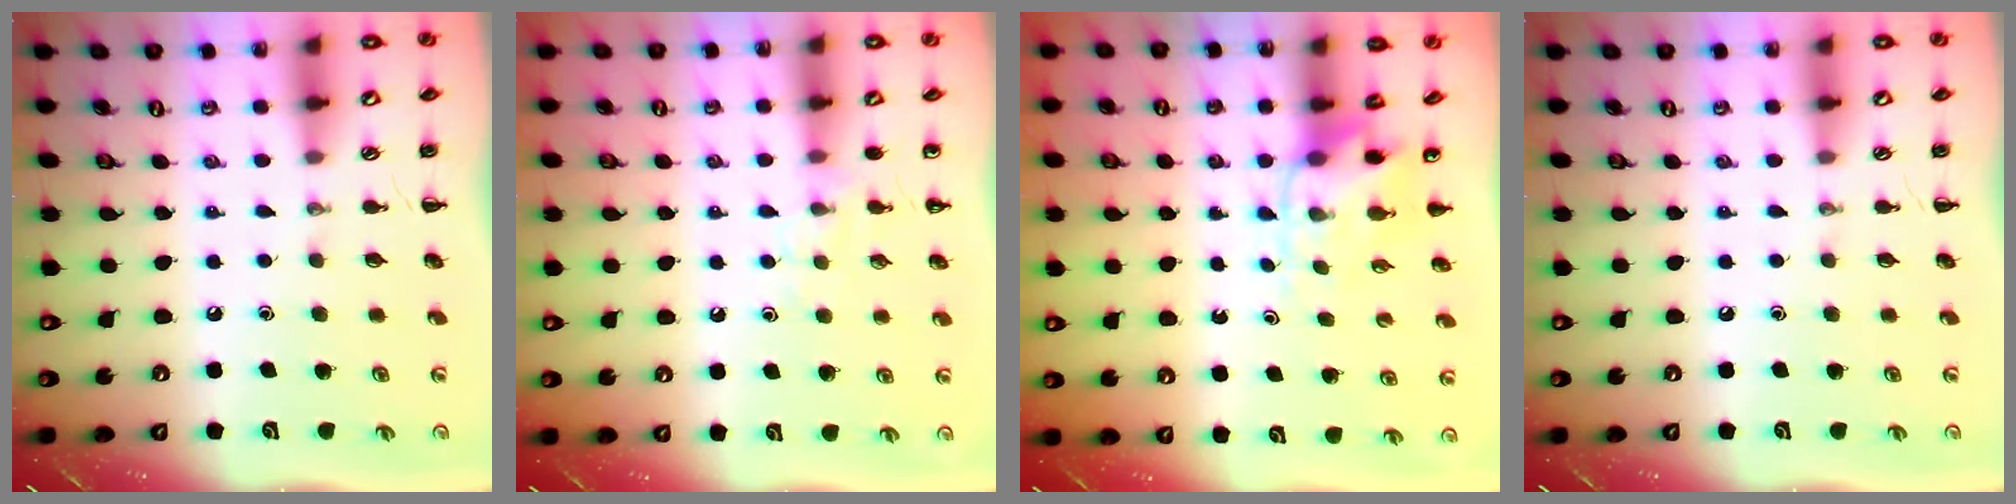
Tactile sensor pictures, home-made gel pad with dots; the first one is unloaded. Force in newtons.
{"total": 5.8, "press": 5.3, "slide": 2.2}
{"total": 4.7, "press": 4.7, "slide": 0.3}
{"total": 0.0}